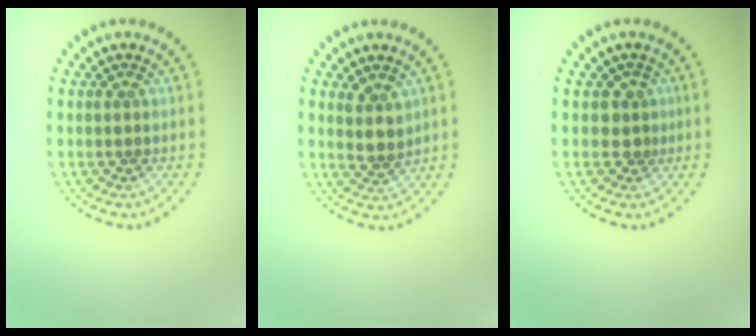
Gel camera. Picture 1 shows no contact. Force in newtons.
{"total": 2.2, "press": 1.8, "slide": 1.2}
{"total": 1.6, "press": 1.2, "slide": 1.1}